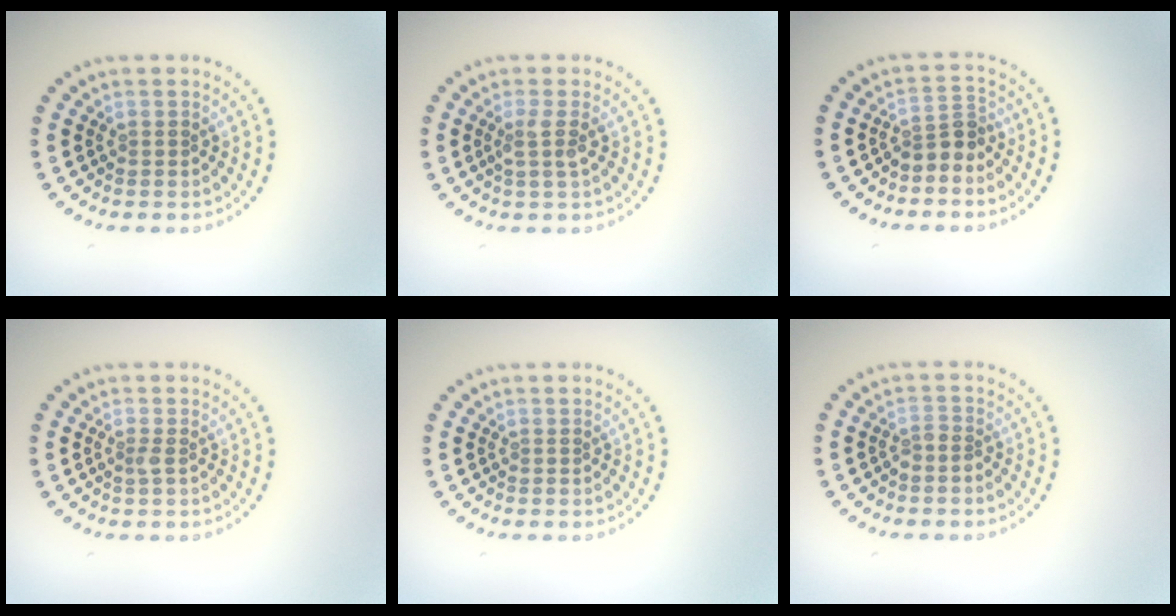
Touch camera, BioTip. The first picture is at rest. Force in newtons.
{"total": 1.8, "press": 1.3, "slide": 1.2}
{"total": 2.4, "press": 1.9, "slide": 1.5}
{"total": 0.6, "press": 0.5, "slide": 0.4}
{"total": 0.0}
{"total": 1.0, "press": 0.6, "slide": 0.8}